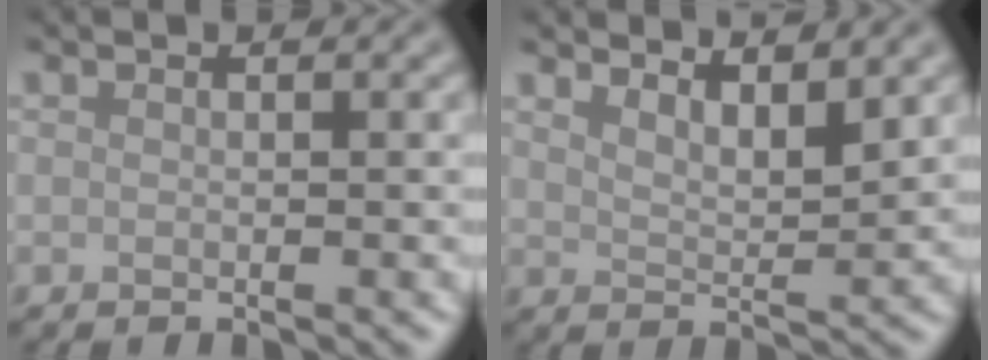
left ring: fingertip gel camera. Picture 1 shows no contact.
{"total": 3.9, "force": [3.2, 1.0, 2.0], "torque": [-0.027, -0.003, 0.046]}